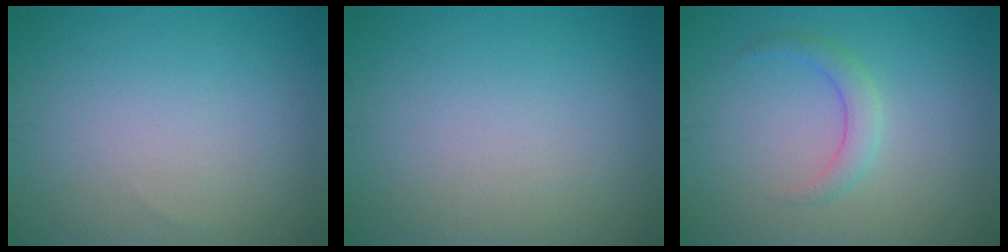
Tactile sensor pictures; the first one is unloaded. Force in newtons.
{"total": 0.0}
{"total": 2.0, "press": 2.0, "slide": 0.1}